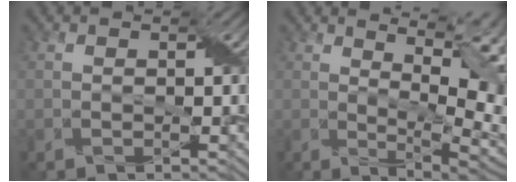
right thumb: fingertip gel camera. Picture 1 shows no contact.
{"total": 12.4, "force": [4.3, 3.5, 11.1], "torque": [-0.172, 0.019, 0.069]}